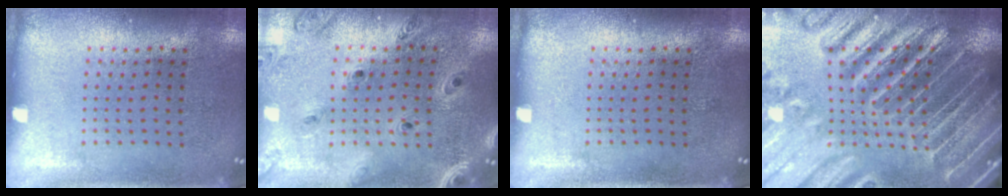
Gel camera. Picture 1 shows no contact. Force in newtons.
{"total": 1.3, "press": 1.3, "slide": 0.1}
{"total": 0.0}
{"total": 5.1, "press": 4.5, "slide": 2.3}